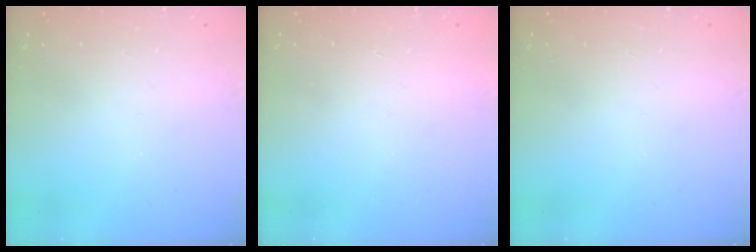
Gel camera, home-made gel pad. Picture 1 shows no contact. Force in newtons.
{"total": 1.5, "press": 1.5, "slide": 0.1}
{"total": 0.0}